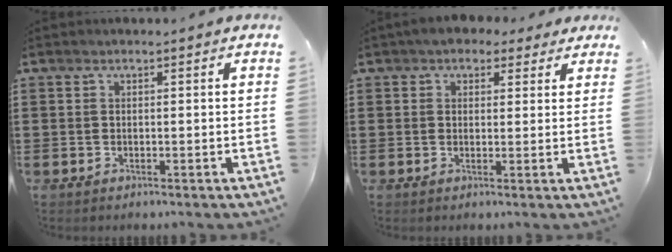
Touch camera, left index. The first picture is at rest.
{"total": 3.3, "force": [2.2, 2.2, 1.0], "torque": [-0.023, 0.007, 0.039]}